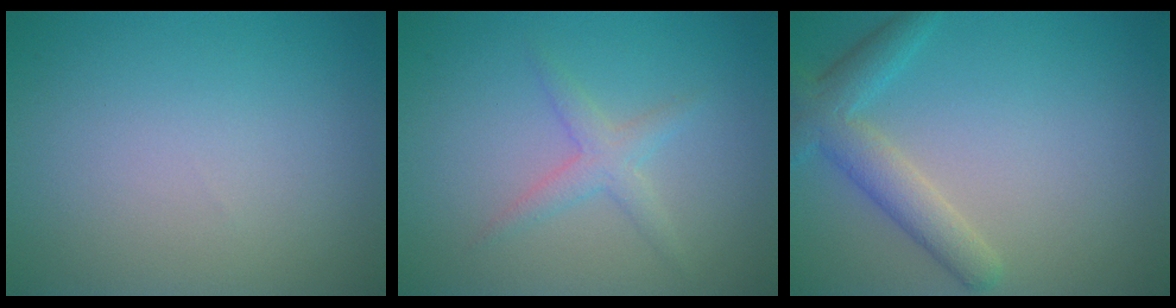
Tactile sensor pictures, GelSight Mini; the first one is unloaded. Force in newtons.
{"total": 2.0, "press": 2.0, "slide": 0.1}
{"total": 3.7, "press": 3.7, "slide": 0.1}